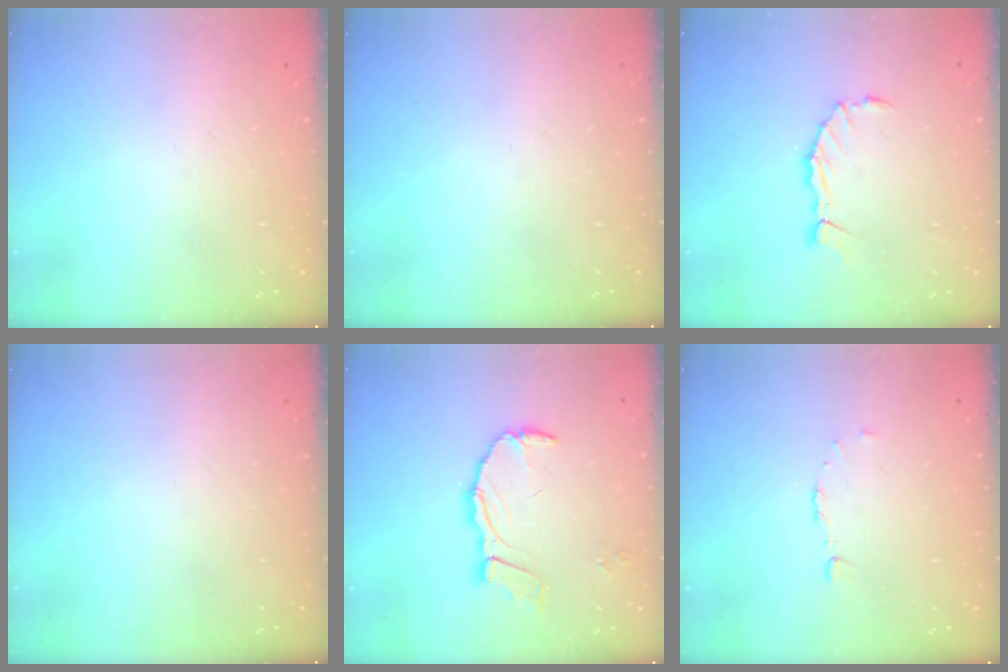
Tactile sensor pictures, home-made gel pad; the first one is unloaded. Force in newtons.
{"total": 0.0}
{"total": 2.8, "press": 2.8, "slide": 0.2}
{"total": 0.0}
{"total": 8.9, "press": 8.9, "slide": 0.6}
{"total": 2.9, "press": 2.9, "slide": 0.2}